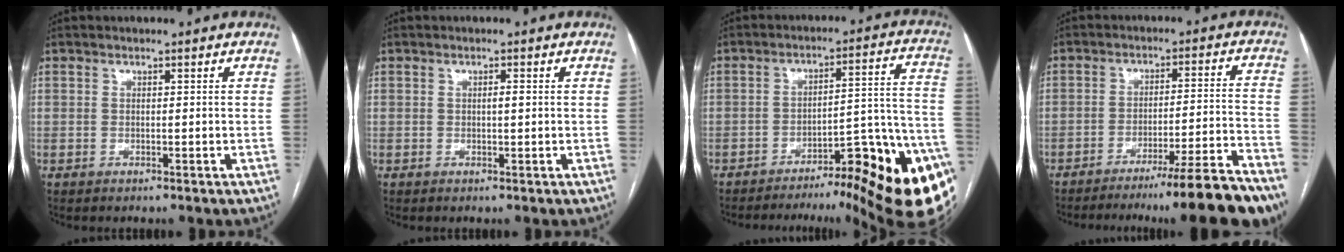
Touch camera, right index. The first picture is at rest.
{"total": 0.9, "force": [0.1, 0.1, 0.9], "torque": [-0.016, 0.001, 0.002]}
{"total": 24.7, "force": [-14.8, 3.6, 19.5], "torque": [-0.154, 0.016, -0.198]}
{"total": 16.0, "force": [-13.7, -2.0, 8.1], "torque": [-0.071, 0.000, -0.201]}